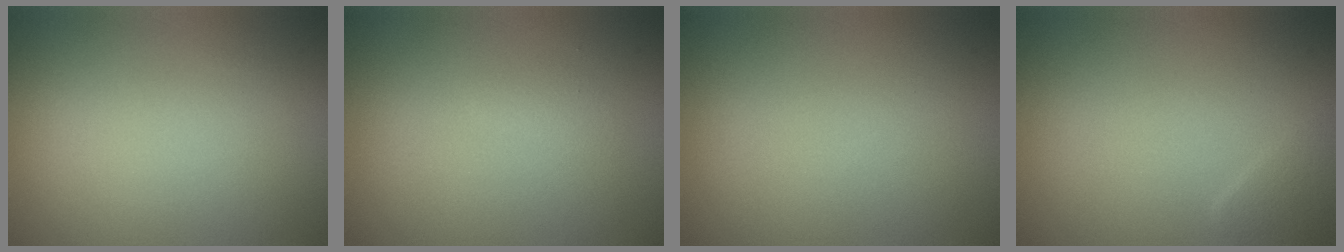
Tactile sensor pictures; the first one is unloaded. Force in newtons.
{"total": 0.8, "press": 0.8, "slide": 0.0}
{"total": 0.0}
{"total": 1.2, "press": 1.2, "slide": 0.0}